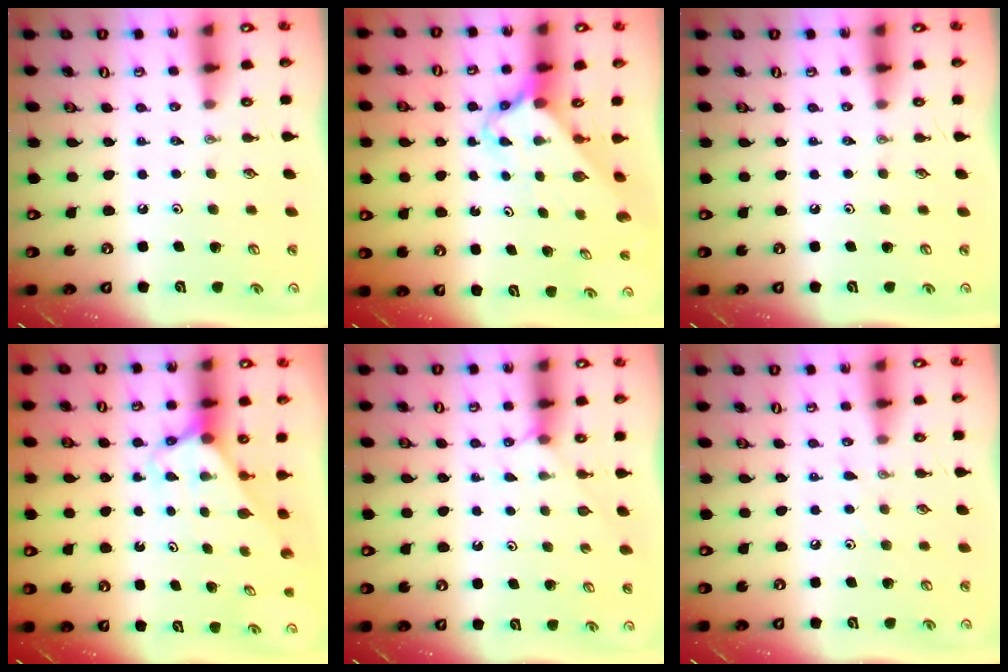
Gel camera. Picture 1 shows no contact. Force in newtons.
{"total": 2.7, "press": 2.7, "slide": 0.2}
{"total": 0.0}
{"total": 2.6, "press": 2.6, "slide": 0.2}
{"total": 4.5, "press": 4.5, "slide": 0.6}
{"total": 3.4, "press": 3.3, "slide": 0.5}